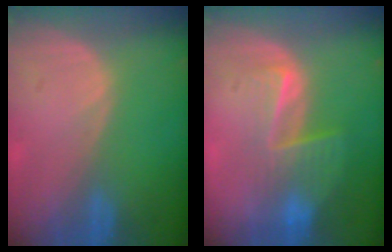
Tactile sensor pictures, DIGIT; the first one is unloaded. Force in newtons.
{"total": 7.1, "press": 6.1, "slide": 3.5}